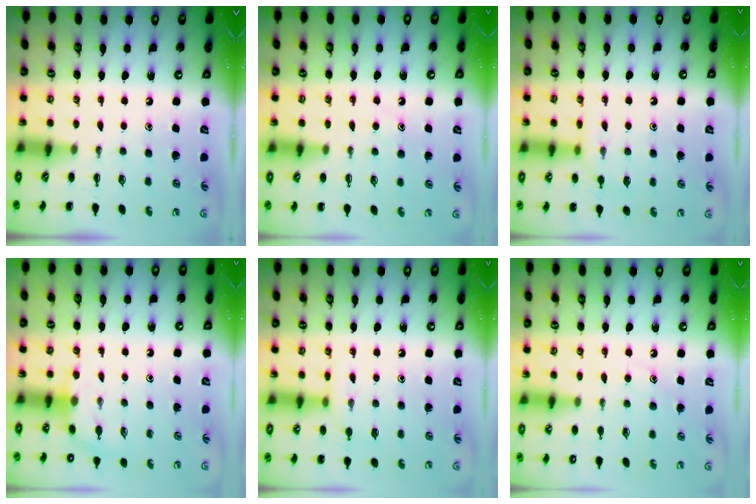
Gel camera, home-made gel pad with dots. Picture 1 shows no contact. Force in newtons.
{"total": 6.7, "press": 6.6, "slide": 1.0}
{"total": 6.3, "press": 6.0, "slide": 1.8}
{"total": 4.8, "press": 4.6, "slide": 1.2}
{"total": 6.3, "press": 6.0, "slide": 1.8}
{"total": 8.2, "press": 8.1, "slide": 1.2}